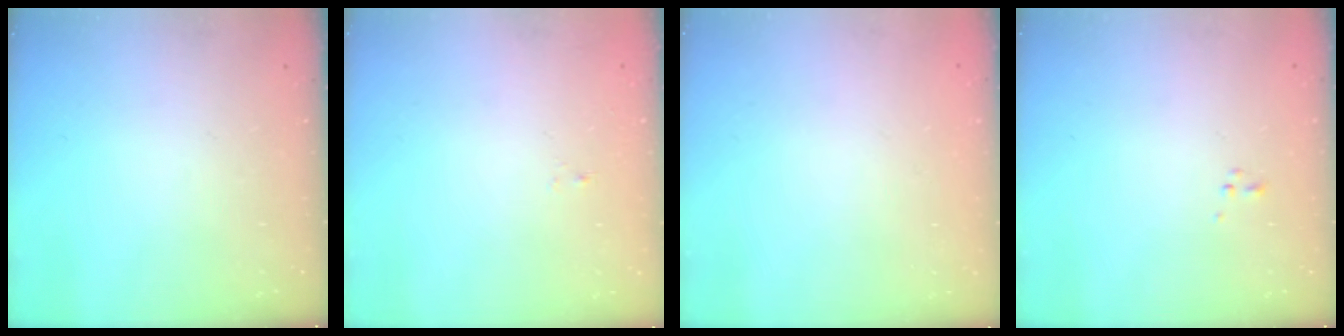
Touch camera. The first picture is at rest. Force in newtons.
{"total": 0.0}
{"total": 1.8, "press": 1.8, "slide": 0.2}
{"total": 0.6, "press": 0.6, "slide": 0.1}